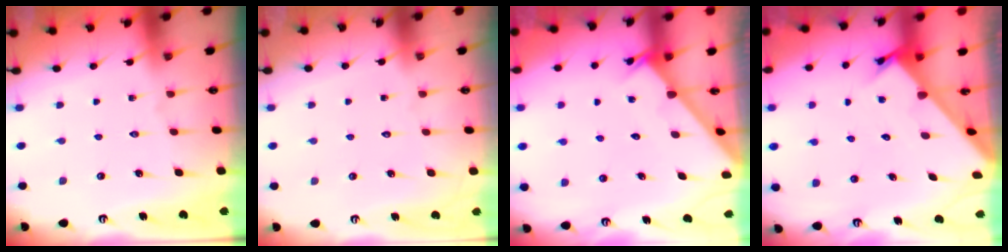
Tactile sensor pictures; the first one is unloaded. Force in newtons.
{"total": 1.8, "press": 1.7, "slide": 0.1}
{"total": 1.9, "press": 1.9, "slide": 0.1}
{"total": 2.3, "press": 2.3, "slide": 0.2}